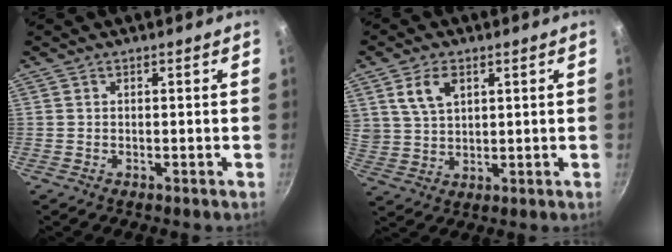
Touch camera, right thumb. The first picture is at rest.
{"total": 7.1, "force": [3.2, 4.5, 4.5], "torque": [-0.072, -0.009, 0.068]}